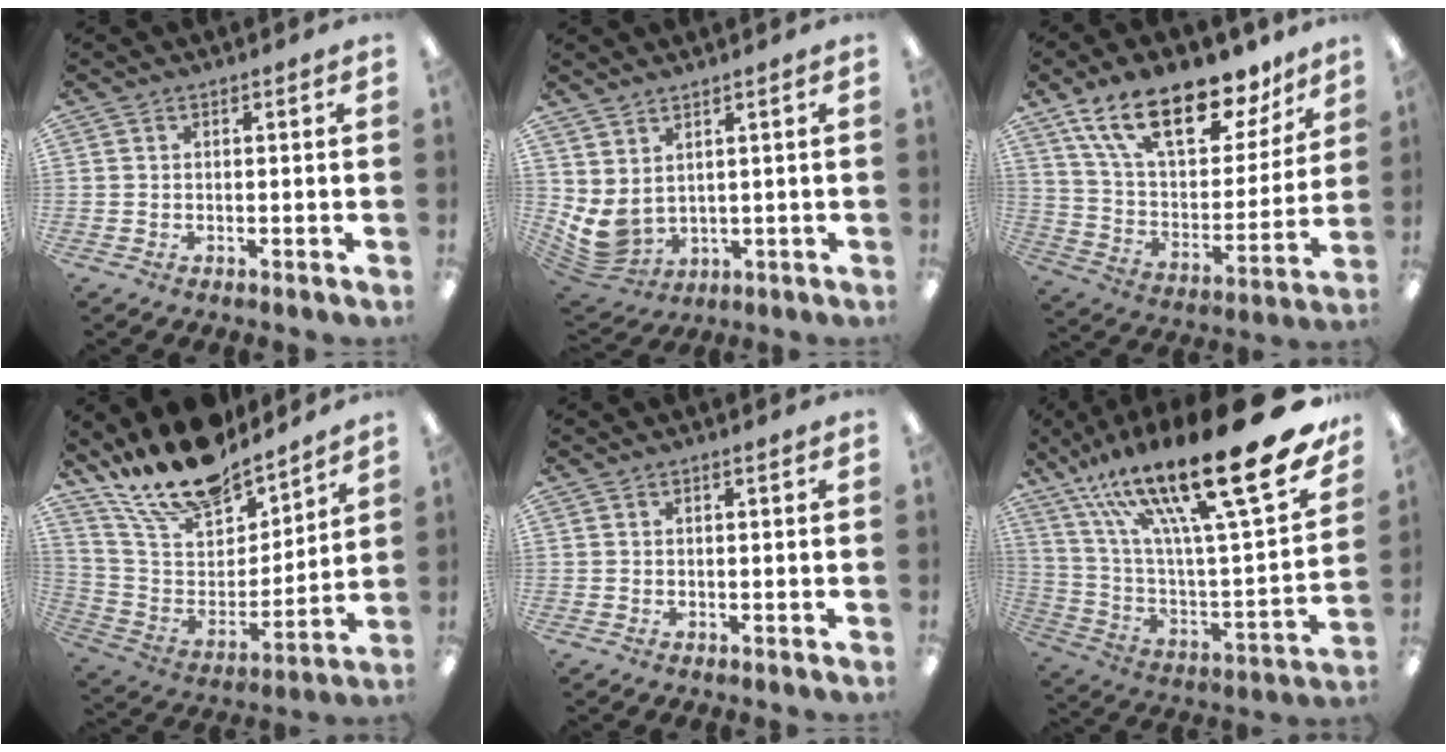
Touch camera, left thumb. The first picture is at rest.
{"total": 6.0, "force": [2.3, 3.7, 4.1], "torque": [-0.112, -0.024, 0.045]}
{"total": 22.1, "force": [15.5, 9.3, 12.7], "torque": [-0.220, -0.092, 0.272]}
{"total": 20.2, "force": [17.0, 7.4, 8.0], "torque": [-0.172, -0.116, 0.306]}
{"total": 0.5, "force": [0.3, 0.0, 0.5], "torque": [-0.008, 0.000, 0.005]}
{"total": 30.0, "force": [18.0, 6.7, 23.0], "torque": [-0.361, -0.123, 0.292]}